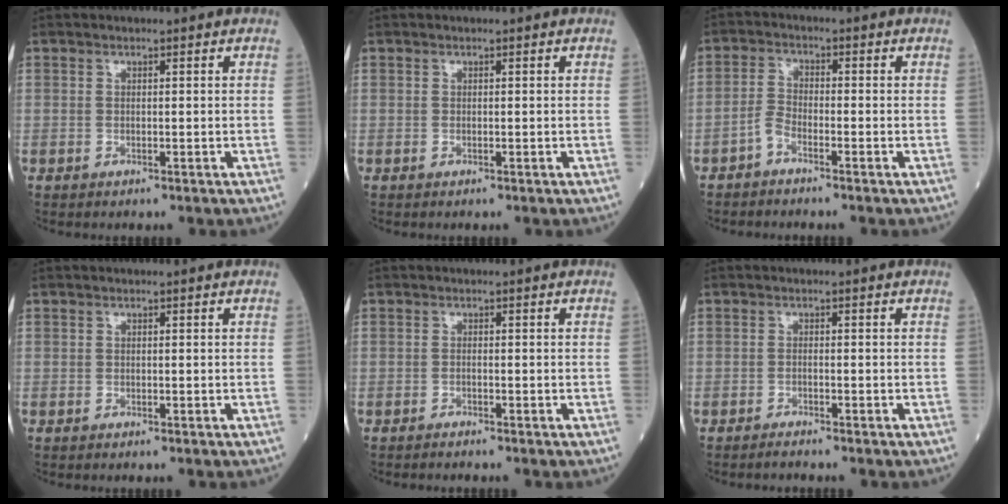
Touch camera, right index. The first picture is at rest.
{"total": 0.0}
{"total": 2.6, "force": [-2.1, 0.5, 1.5], "torque": [-0.039, -0.001, -0.048]}
{"total": 0.0}
{"total": 1.0, "force": [-0.9, -0.1, 0.3], "torque": [-0.006, 0.000, -0.015]}
{"total": 1.3, "force": [-1.2, -0.1, 0.3], "torque": [-0.007, -0.002, -0.021]}